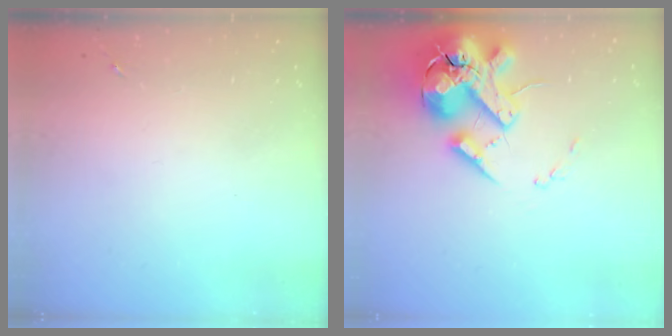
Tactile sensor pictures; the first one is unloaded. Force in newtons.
{"total": 20.7, "press": 20.4, "slide": 3.5}